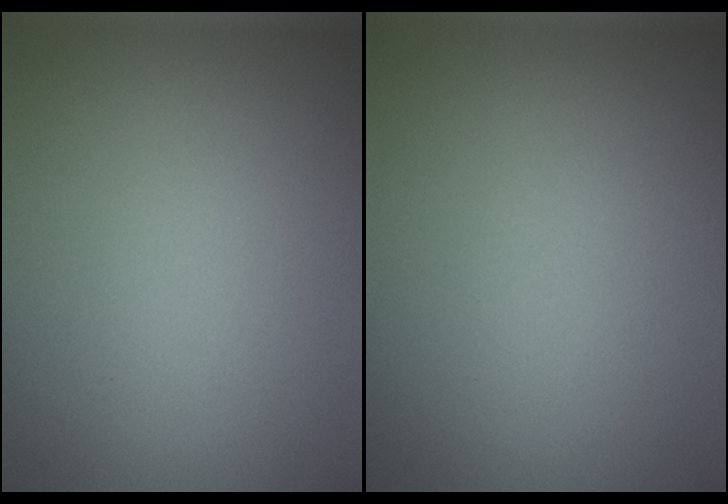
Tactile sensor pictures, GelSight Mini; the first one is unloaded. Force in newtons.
{"total": 0.0}